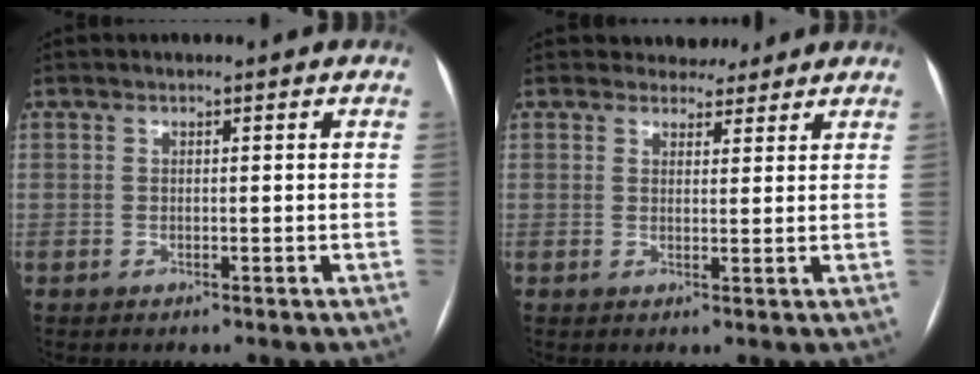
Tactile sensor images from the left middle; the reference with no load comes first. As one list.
[{"total": 3.8, "force": [3.4, 1.7, -0.1], "torque": [0.011, -0.001, 0.041]}]